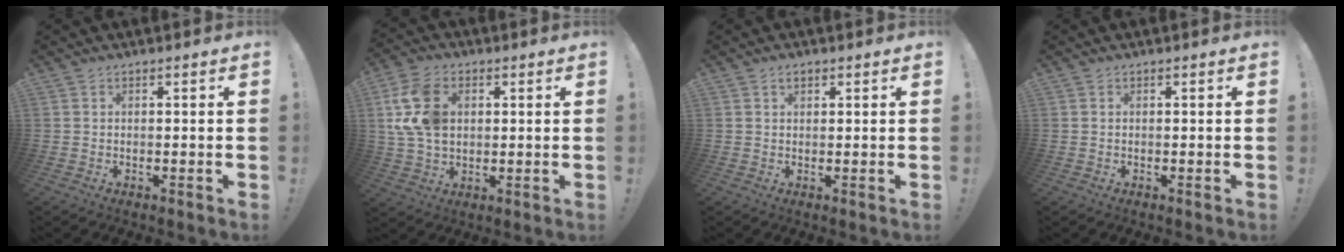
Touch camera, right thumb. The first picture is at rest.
{"total": 14.6, "force": [2.9, 10.4, 9.9], "torque": [-0.196, 0.004, 0.059]}
{"total": 1.8, "force": [1.0, 1.0, 1.0], "torque": [-0.022, 0.004, 0.018]}
{"total": 0.0}